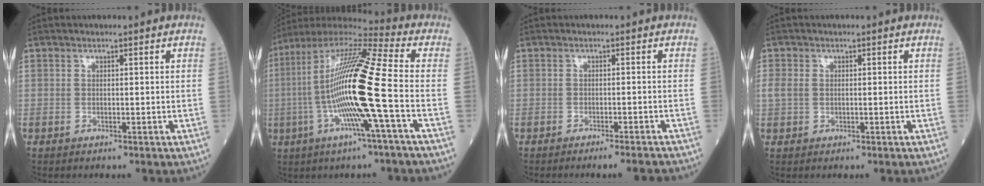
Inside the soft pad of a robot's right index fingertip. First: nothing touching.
{"total": 18.5, "force": [-2.9, -0.4, 18.3], "torque": [-0.356, 0.003, -0.070]}
{"total": 5.0, "force": [-4.7, -0.2, 1.7], "torque": [-0.012, -0.011, -0.062]}
{"total": 2.0, "force": [-0.1, 1.5, 1.3], "torque": [-0.045, 0.010, 0.001]}